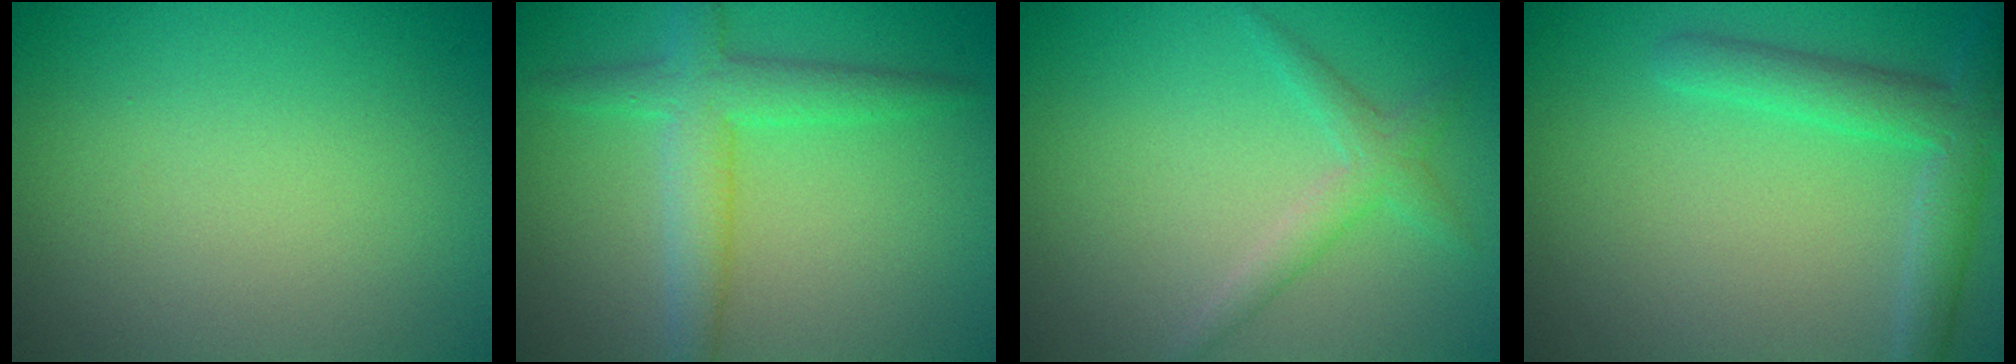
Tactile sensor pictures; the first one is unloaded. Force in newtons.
{"total": 3.9, "press": 3.9, "slide": 0.0}
{"total": 2.0, "press": 2.0, "slide": 0.1}
{"total": 3.8, "press": 3.8, "slide": 0.3}